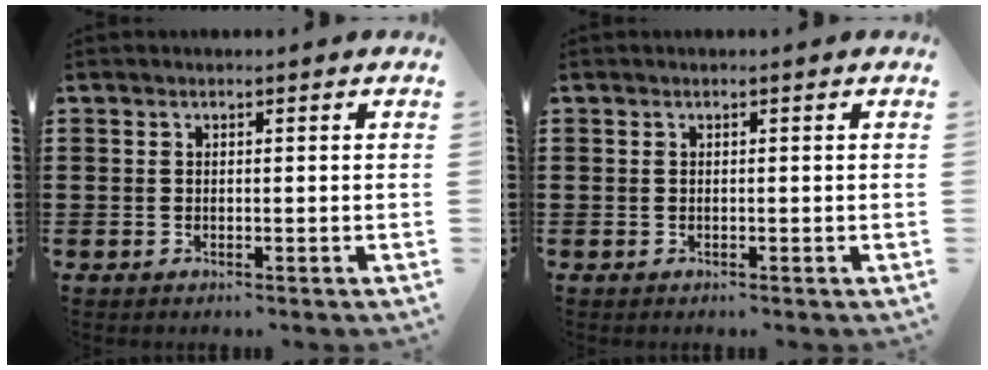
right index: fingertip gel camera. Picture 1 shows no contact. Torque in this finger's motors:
{"motor_torque": [0.00, 0.00, 0.00, 0.00]}